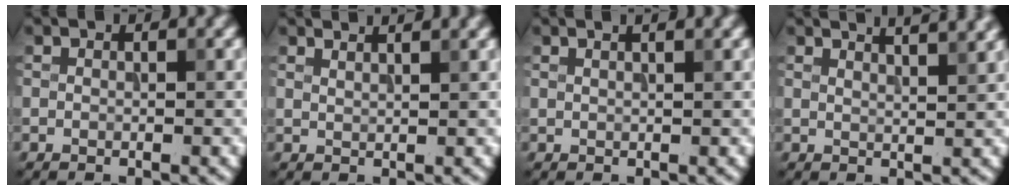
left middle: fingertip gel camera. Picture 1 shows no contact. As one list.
[{"total": 2.9, "force": [2.3, 1.0, 1.4], "torque": [0.000, 0.015, 0.009]}, {"total": 2.5, "force": [1.6, 1.0, 1.6], "torque": [-0.007, 0.007, -0.002]}, {"total": 5.3, "force": [4.1, 1.9, 2.9], "torque": [-0.005, 0.038, 0.019]}]